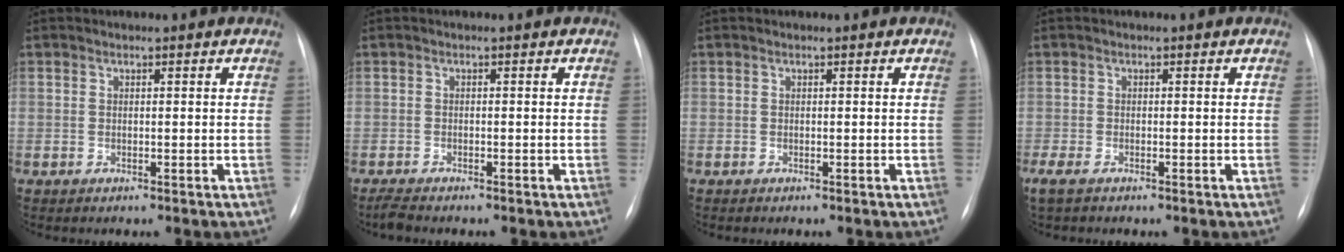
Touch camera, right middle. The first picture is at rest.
{"total": 1.6, "force": [-1.5, 0.0, 0.6], "torque": [-0.020, -0.008, -0.028]}
{"total": 0.0}
{"total": 2.8, "force": [-2.0, 1.1, 1.7], "torque": [-0.042, -0.010, -0.031]}